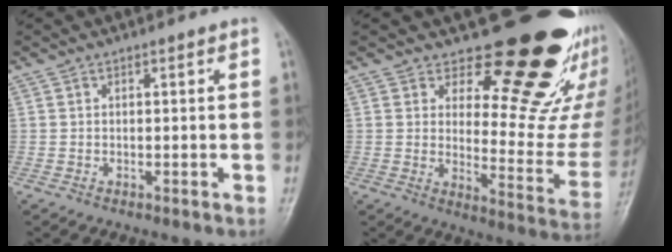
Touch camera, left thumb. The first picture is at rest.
{"total": 21.5, "force": [15.2, 9.0, 12.4], "torque": [-0.114, -0.130, 0.195]}